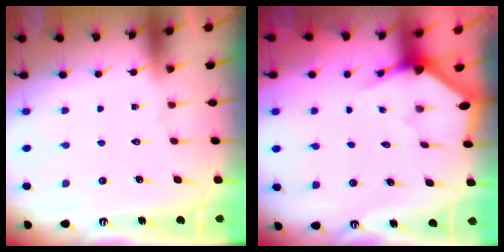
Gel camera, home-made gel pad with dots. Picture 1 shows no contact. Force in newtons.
{"total": 2.8, "press": 2.8, "slide": 0.2}